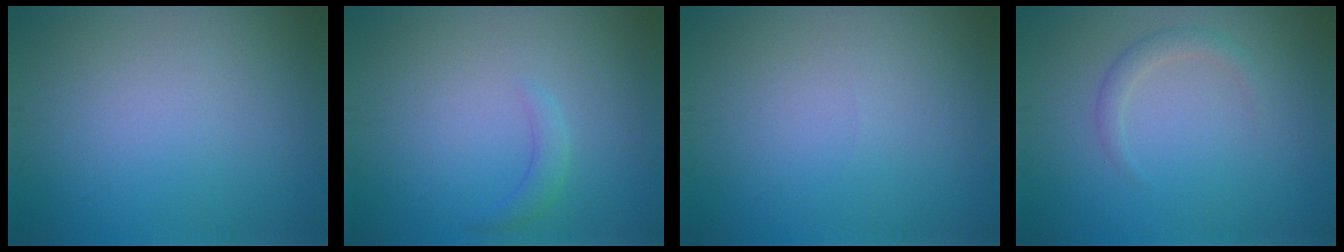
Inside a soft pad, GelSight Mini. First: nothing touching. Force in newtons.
{"total": 1.4, "press": 1.4, "slide": 0.1}
{"total": 0.0}
{"total": 1.6, "press": 1.6, "slide": 0.1}